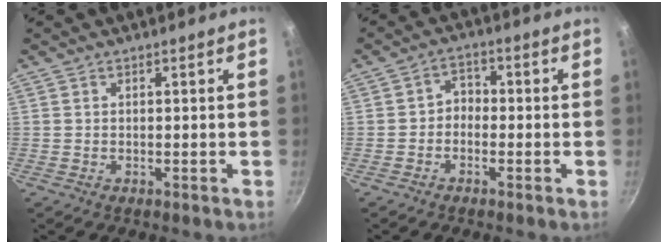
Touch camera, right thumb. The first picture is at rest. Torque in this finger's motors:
{"motor_torque": [0.22, -0.34, 0.07, 0.08, 0.06]}